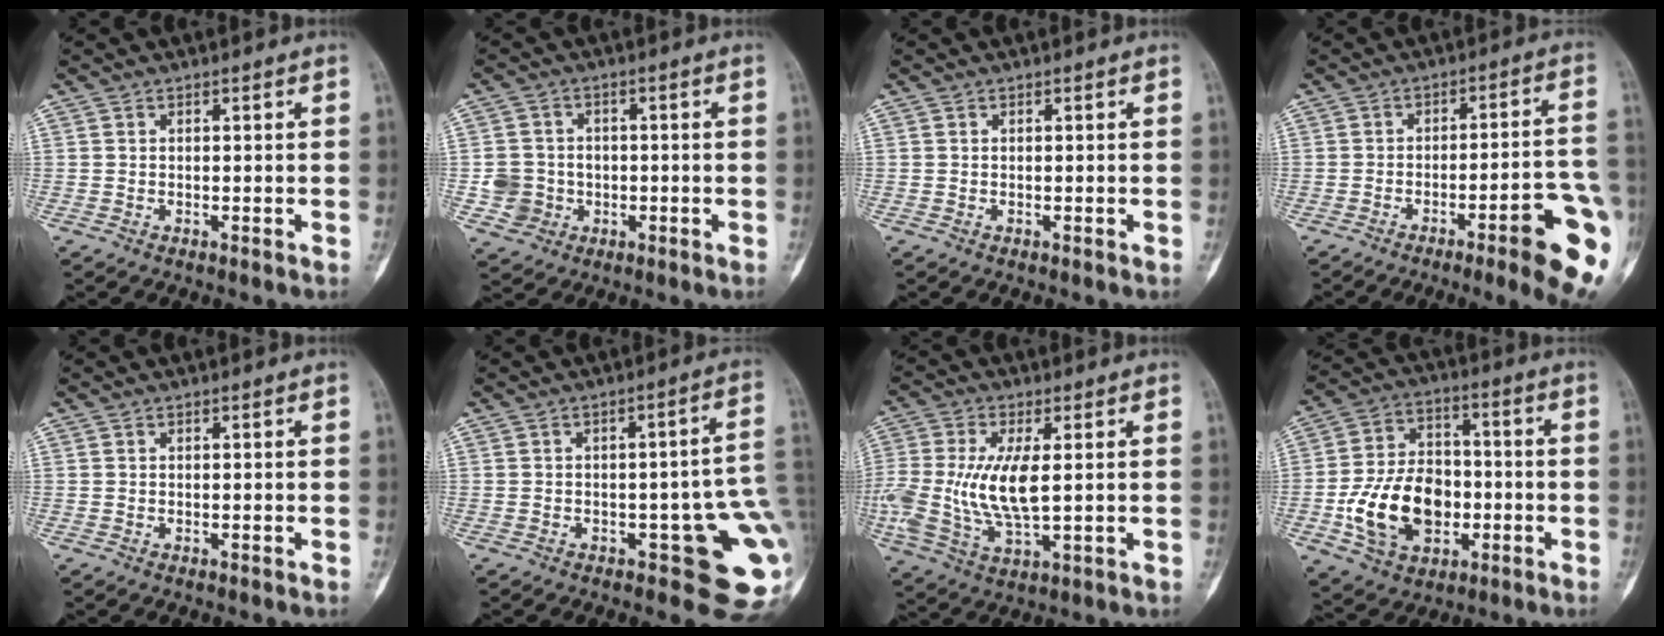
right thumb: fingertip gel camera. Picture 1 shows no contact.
{"total": 5.9, "force": [-1.0, 5.7, 1.4], "torque": [-0.006, 0.009, -0.014]}
{"total": 0.0}
{"total": 14.6, "force": [-6.5, 2.2, 12.9], "torque": [-0.126, 0.031, -0.079]}
{"total": 0.0}
{"total": 13.6, "force": [-3.2, 5.0, 12.2], "torque": [-0.108, 0.017, -0.031]}
{"total": 14.2, "force": [0.5, 6.0, 12.8], "torque": [-0.296, -0.012, 0.017]}
{"total": 17.2, "force": [-3.7, 12.2, 11.6], "torque": [-0.177, 0.026, -0.057]}